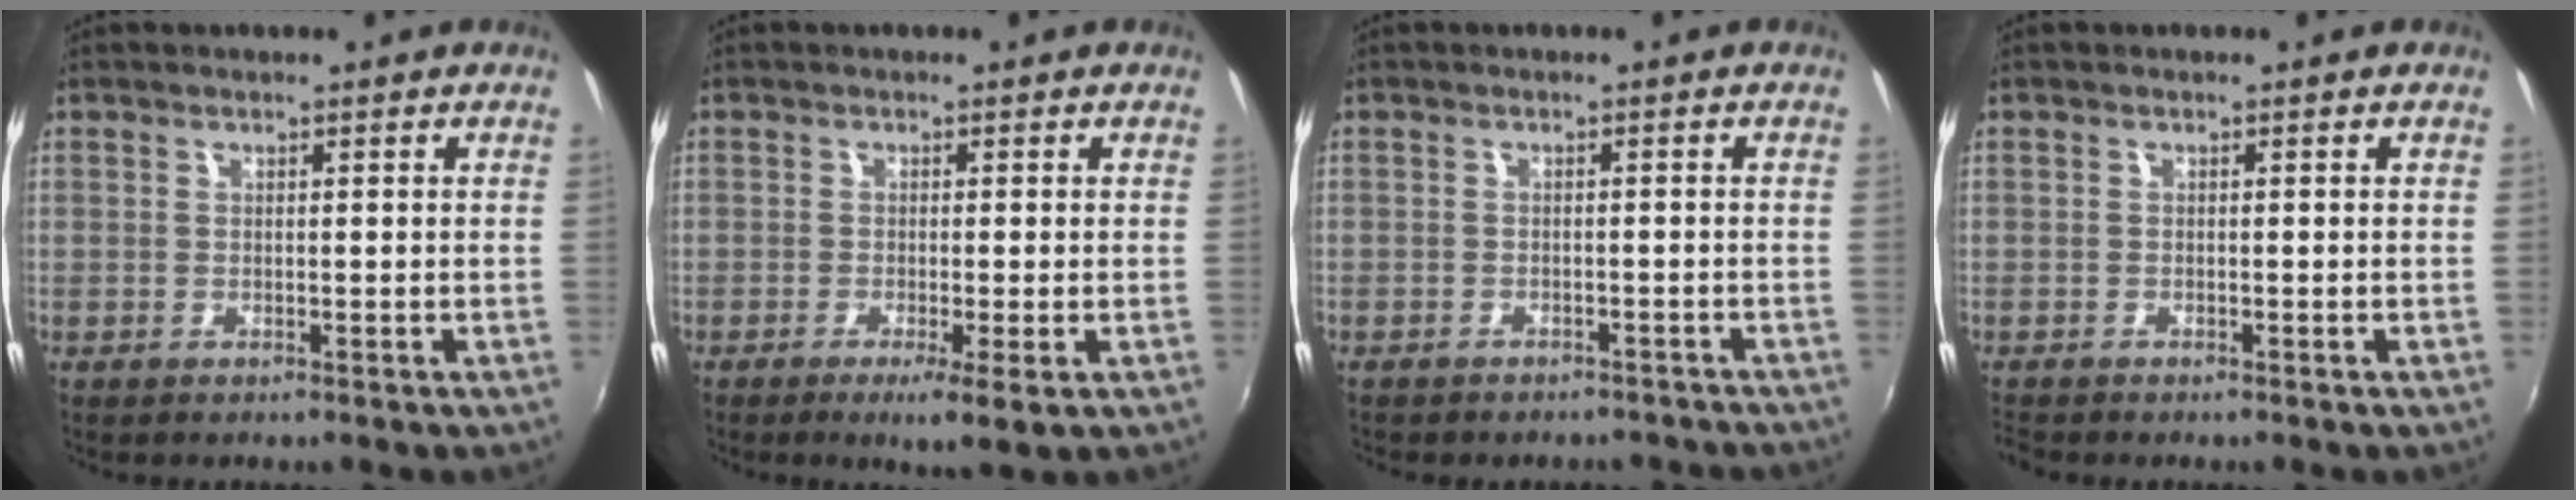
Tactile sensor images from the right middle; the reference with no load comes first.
{"total": 3.9, "force": [-1.7, 0.1, 3.5], "torque": [-0.069, -0.013, -0.027]}
{"total": 7.2, "force": [-6.4, 2.5, 2.0], "torque": [-0.045, -0.005, -0.074]}
{"total": 1.2, "force": [-1.1, 0.2, 0.2], "torque": [-0.006, -0.009, -0.023]}